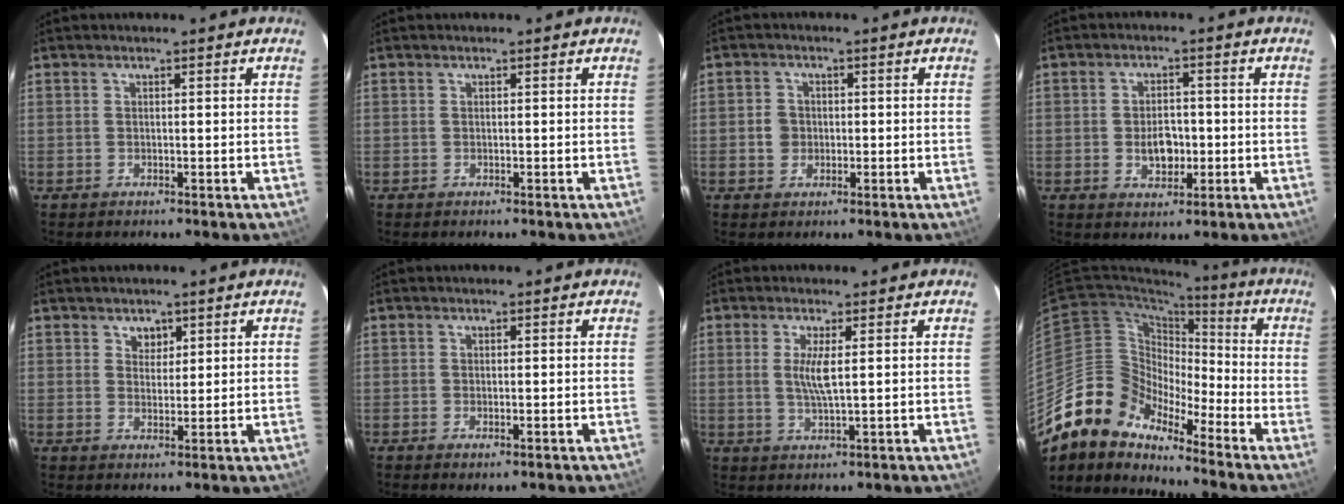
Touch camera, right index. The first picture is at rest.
{"total": 0.0}
{"total": 3.1, "force": [-0.5, 3.0, 0.7], "torque": [-0.014, 0.007, -0.007]}
{"total": 5.3, "force": [-1.1, 3.5, 3.8], "torque": [-0.068, 0.003, -0.013]}
{"total": 2.5, "force": [1.5, 1.9, 0.7], "torque": [-0.004, 0.001, 0.026]}
{"total": 1.5, "force": [-0.6, 0.5, 1.3], "torque": [-0.024, -0.005, -0.008]}
{"total": 4.1, "force": [0.7, 0.4, 4.0], "torque": [-0.080, -0.007, 0.012]}
{"total": 11.6, "force": [-9.9, 5.2, 2.7], "torque": [-0.046, 0.024, -0.205]}